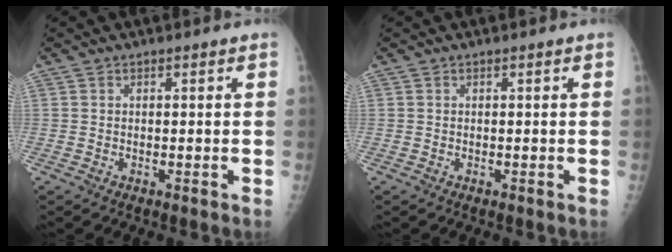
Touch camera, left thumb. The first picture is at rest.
{"total": 0.0}